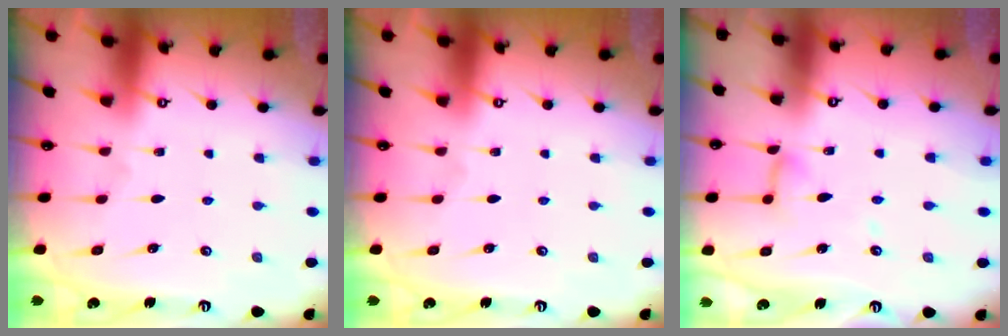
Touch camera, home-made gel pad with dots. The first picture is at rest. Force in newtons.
{"total": 0.0}
{"total": 6.4, "press": 6.3, "slide": 0.5}